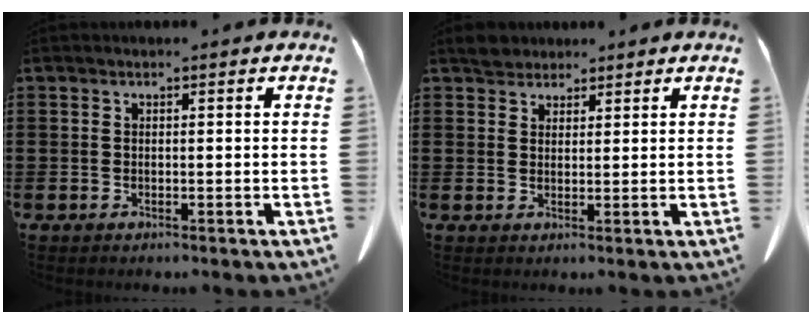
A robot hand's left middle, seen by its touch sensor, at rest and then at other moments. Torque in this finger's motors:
{"motor_torque": [0.00, 0.00, 0.00, 0.01]}